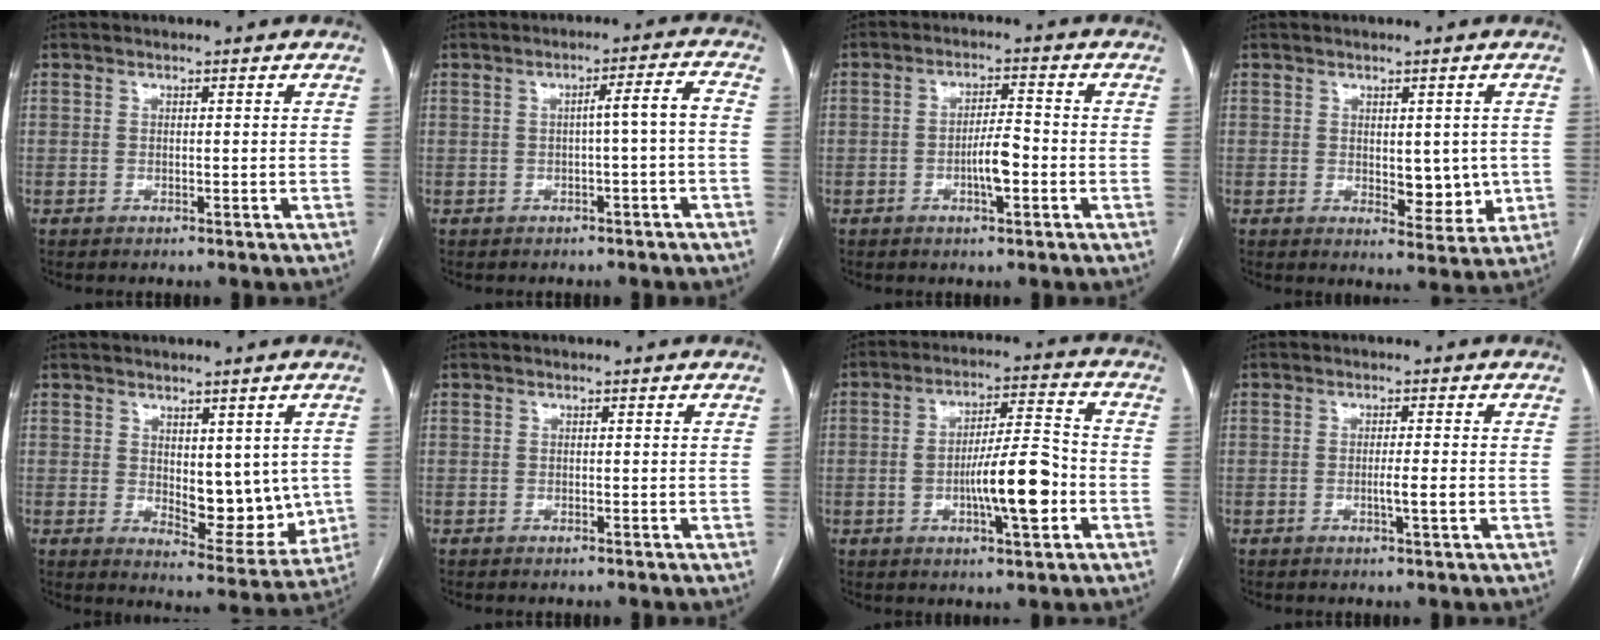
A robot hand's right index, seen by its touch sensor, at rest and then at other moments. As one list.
[{"total": 3.9, "force": [-0.8, -0.1, 3.8], "torque": [-0.052, 0.013, -0.009]}, {"total": 4.9, "force": [-1.5, 1.0, 4.5], "torque": [-0.081, 0.004, -0.025]}, {"total": 6.2, "force": [-0.1, 3.1, 5.4], "torque": [-0.063, -0.009, 0.008]}, {"total": 9.8, "force": [0.6, 4.8, 8.5], "torque": [-0.099, -0.016, 0.025]}, {"total": 0.0}, {"total": 11.4, "force": [-2.7, 2.2, 10.8], "torque": [-0.181, 0.011, -0.042]}, {"total": 2.8, "force": [-0.7, -0.2, 2.7], "torque": [-0.047, -0.004, -0.012]}]